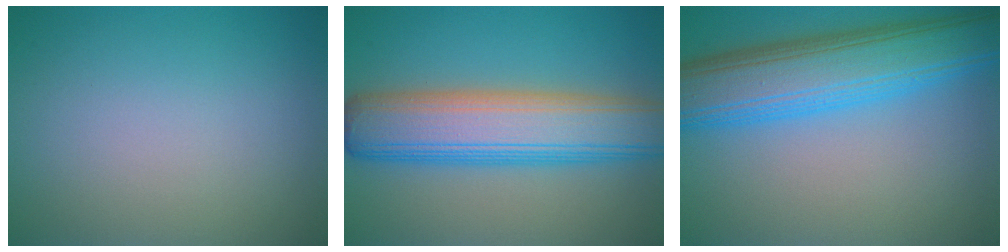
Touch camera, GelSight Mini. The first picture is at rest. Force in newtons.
{"total": 9.7, "press": 9.7, "slide": 0.4}
{"total": 9.6, "press": 9.6, "slide": 0.3}